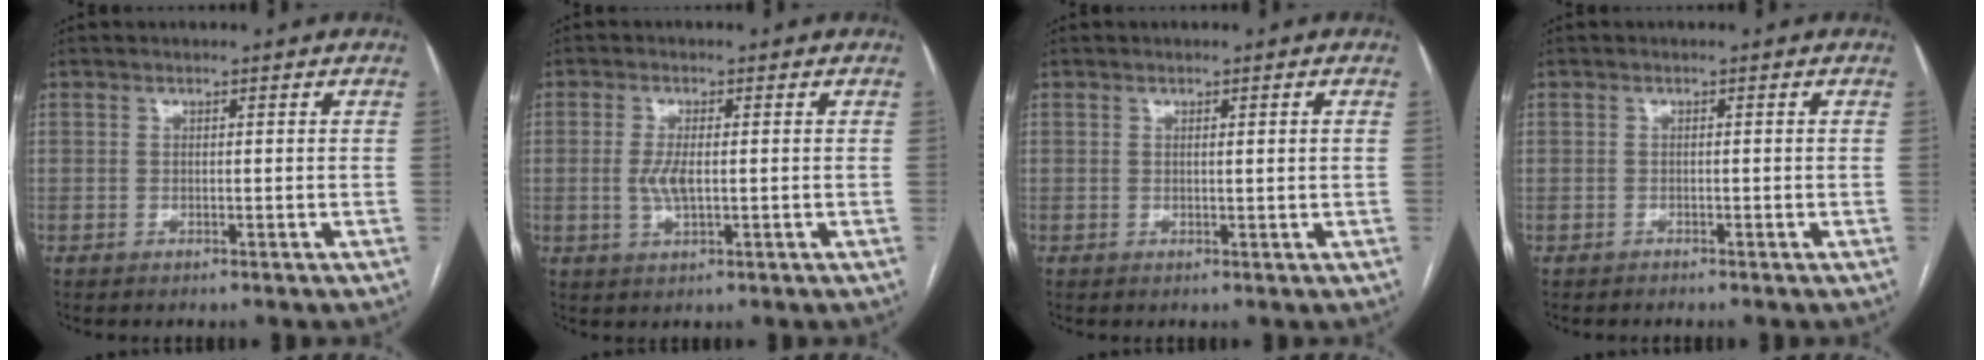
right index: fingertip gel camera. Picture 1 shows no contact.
{"total": 3.6, "force": [-0.2, 1.0, 3.4], "torque": [-0.075, -0.004, -0.002]}
{"total": 1.0, "force": [0.2, -0.1, 1.0], "torque": [-0.018, 0.004, 0.004]}
{"total": 0.8, "force": [-0.6, 0.4, -0.4], "torque": [0.001, 0.002, -0.013]}